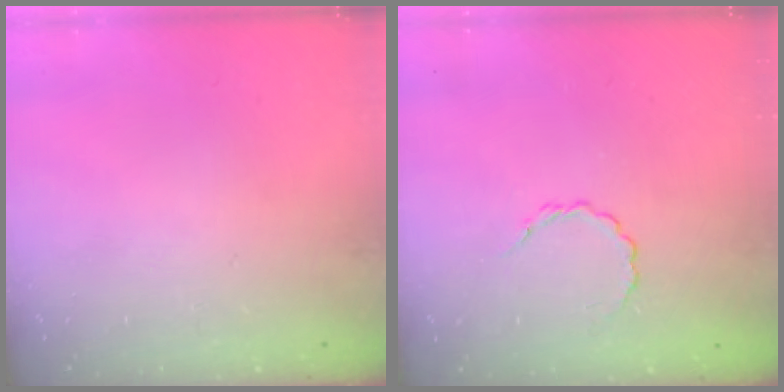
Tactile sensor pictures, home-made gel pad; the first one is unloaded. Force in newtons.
{"total": 3.0, "press": 2.8, "slide": 1.0}